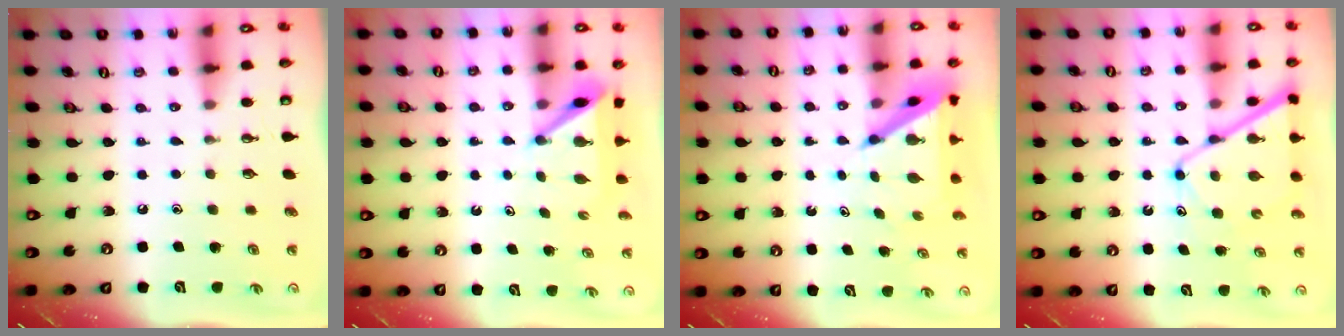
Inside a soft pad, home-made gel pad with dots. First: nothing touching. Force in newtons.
{"total": 5.7, "press": 5.7, "slide": 0.2}
{"total": 6.8, "press": 6.7, "slide": 0.4}
{"total": 11.5, "press": 11.5, "slide": 1.0}